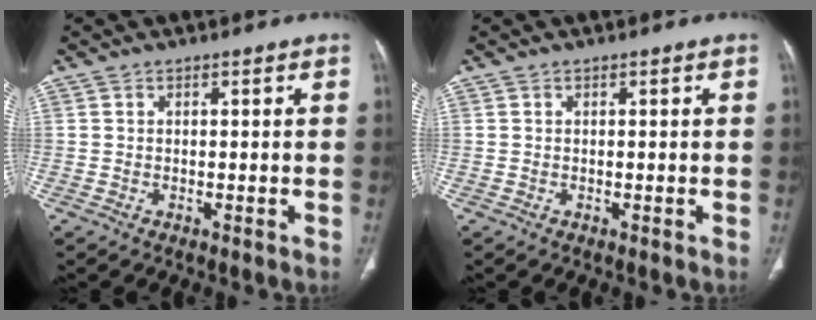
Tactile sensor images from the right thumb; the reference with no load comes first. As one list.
[{"total": 0.0}]